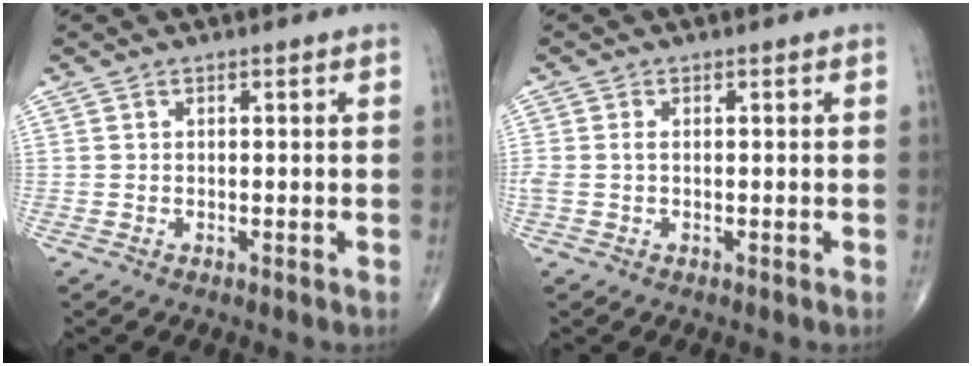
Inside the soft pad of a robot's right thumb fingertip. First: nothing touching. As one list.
[{"total": 1.5, "force": [0.0, 0.8, 1.3], "torque": [-0.036, 0.004, 0.002]}]